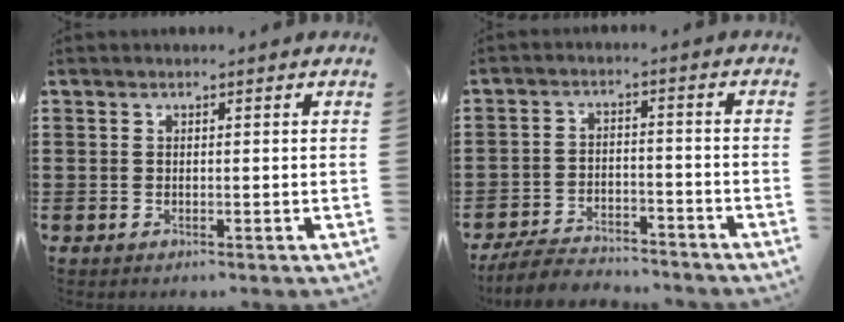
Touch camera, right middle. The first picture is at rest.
{"total": 5.4, "force": [-5.2, 0.7, 1.5], "torque": [-0.037, 0.000, -0.102]}